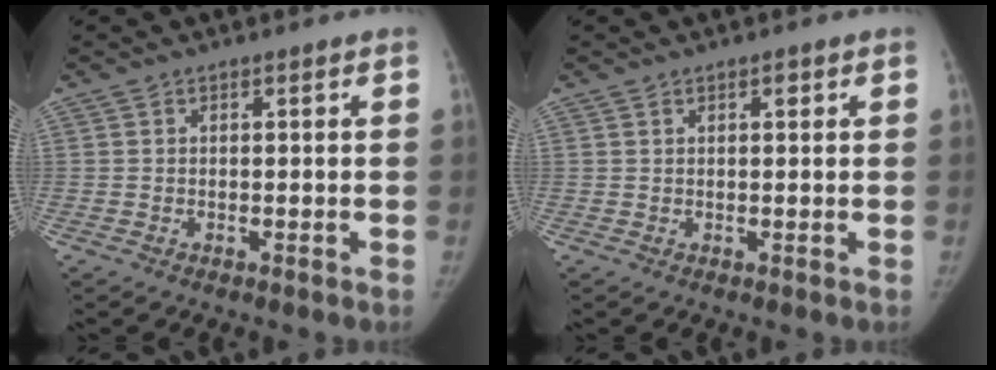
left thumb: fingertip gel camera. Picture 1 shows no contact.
{"total": 1.1, "force": [0.6, 0.4, 0.8], "torque": [-0.008, 0.000, 0.008]}